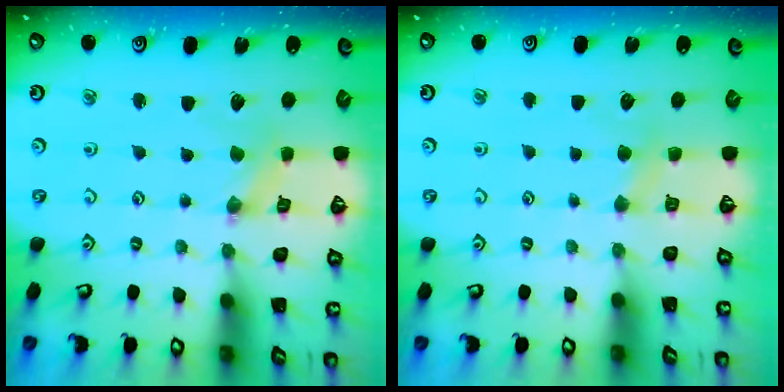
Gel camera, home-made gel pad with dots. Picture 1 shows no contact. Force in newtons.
{"total": 2.5, "press": 2.5, "slide": 0.4}